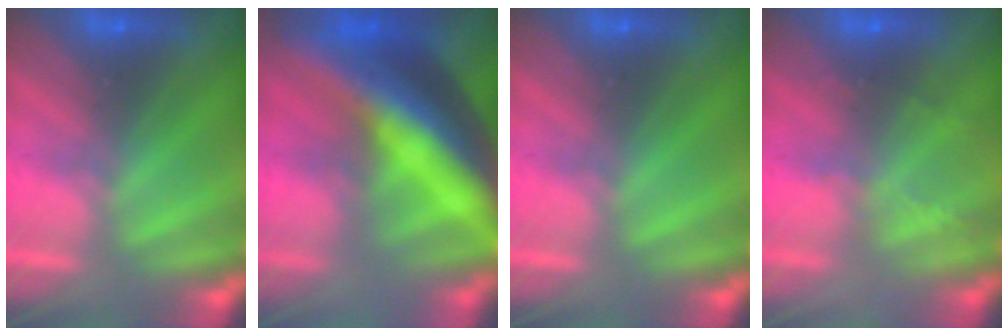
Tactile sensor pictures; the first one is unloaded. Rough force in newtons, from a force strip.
{"total": 7.6}
{"total": 0.0}
{"total": 2.2}